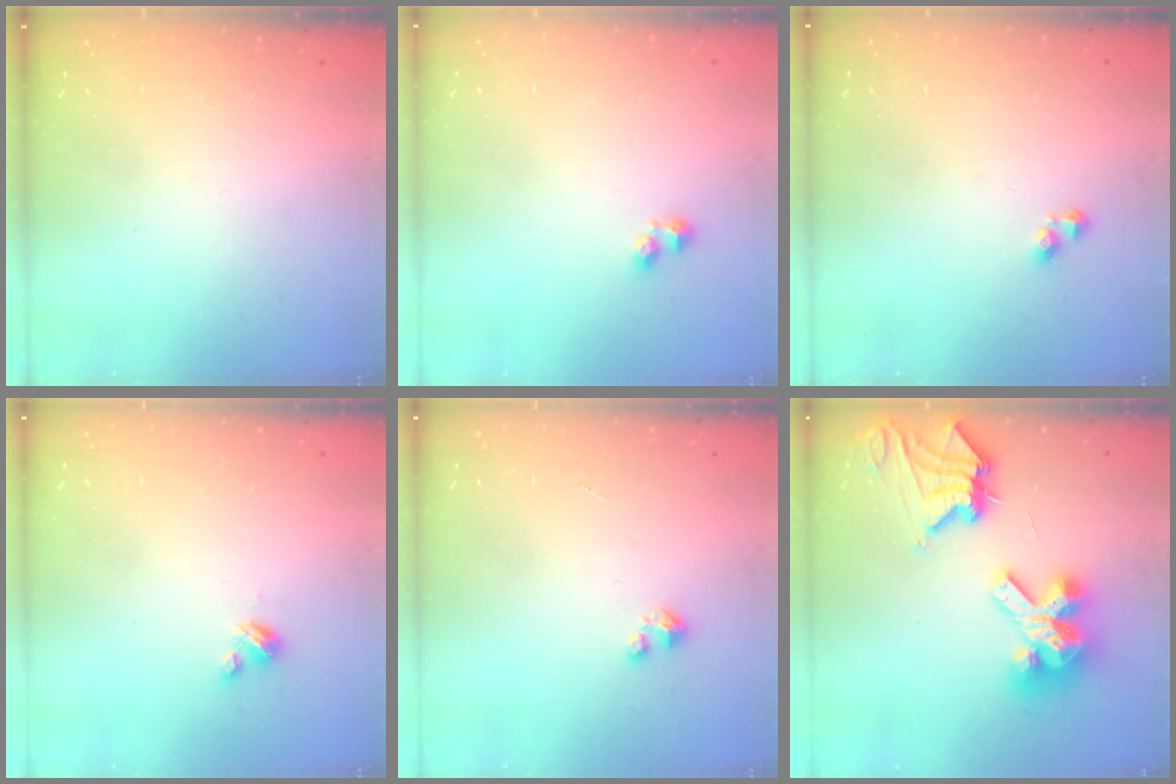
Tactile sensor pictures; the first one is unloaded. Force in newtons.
{"total": 1.9, "press": 1.8, "slide": 0.5}
{"total": 2.7, "press": 2.7, "slide": 0.4}
{"total": 2.7, "press": 2.7, "slide": 0.3}
{"total": 1.5, "press": 1.5, "slide": 0.1}
{"total": 14.5, "press": 14.3, "slide": 1.8}